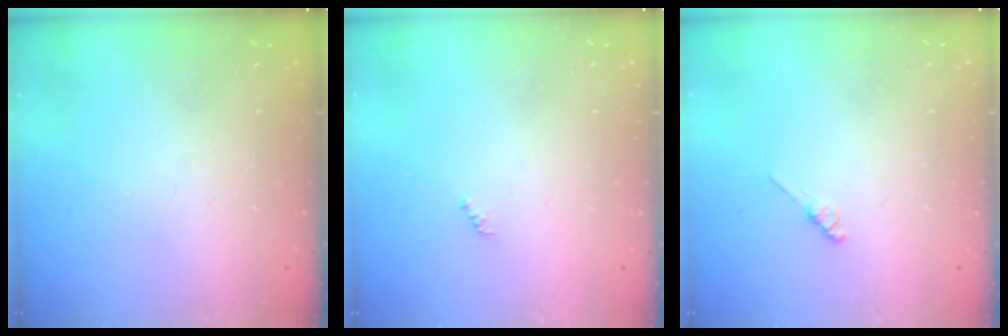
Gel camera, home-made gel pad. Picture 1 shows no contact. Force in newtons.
{"total": 0.7, "press": 0.7, "slide": 0.3}
{"total": 2.0, "press": 1.9, "slide": 0.3}